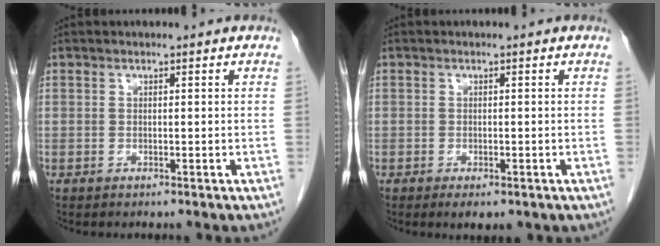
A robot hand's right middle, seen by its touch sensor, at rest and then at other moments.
{"total": 3.0, "force": [-1.8, 1.3, 2.0], "torque": [-0.022, -0.003, -0.019]}